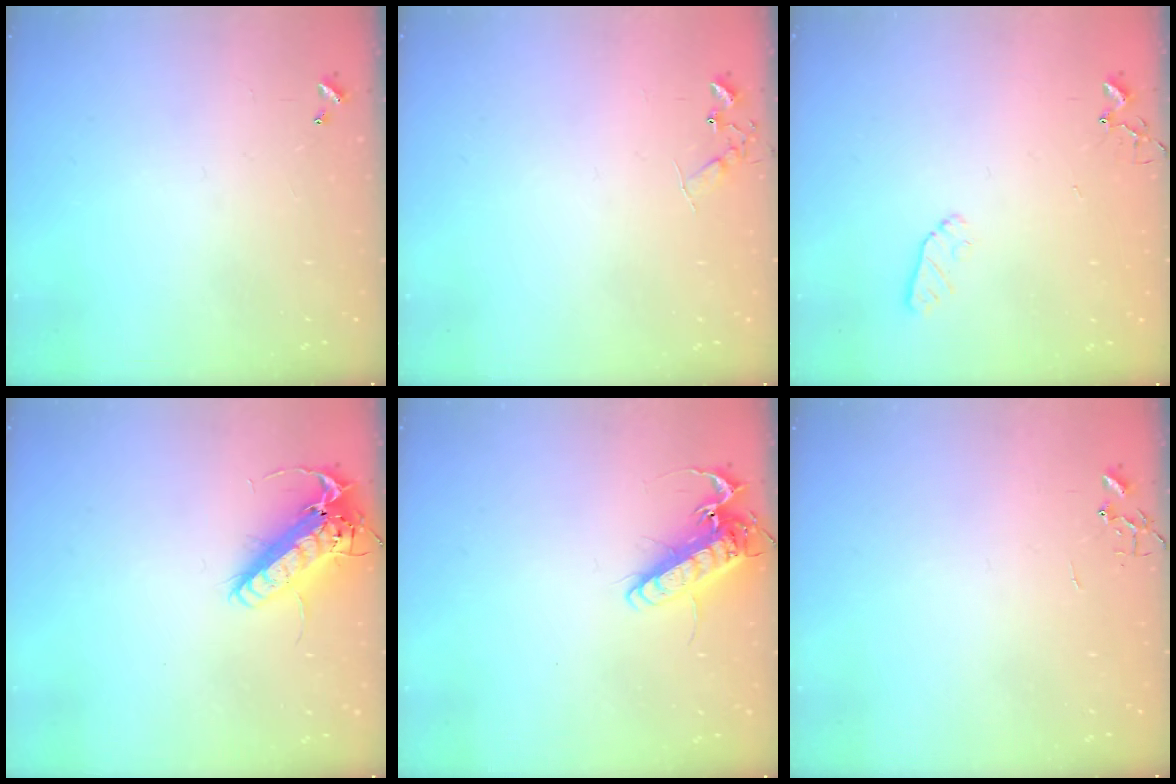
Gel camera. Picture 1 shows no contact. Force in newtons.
{"total": 7.0, "press": 7.0, "slide": 0.8}
{"total": 5.6, "press": 5.5, "slide": 1.0}
{"total": 16.2, "press": 15.9, "slide": 3.2}
{"total": 15.2, "press": 15.0, "slide": 2.4}
{"total": 0.0}